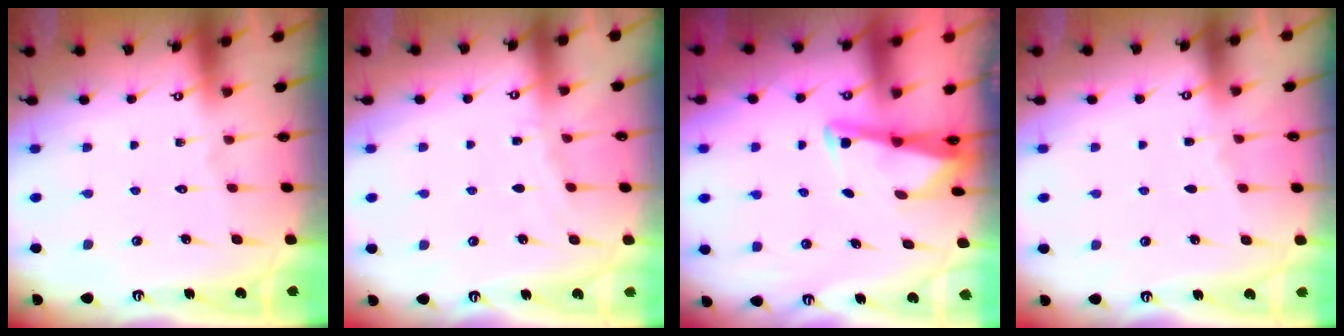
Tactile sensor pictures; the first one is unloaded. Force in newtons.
{"total": 2.5, "press": 2.5, "slide": 0.4}
{"total": 2.7, "press": 2.7, "slide": 0.2}
{"total": 0.7, "press": 0.7, "slide": 0.2}